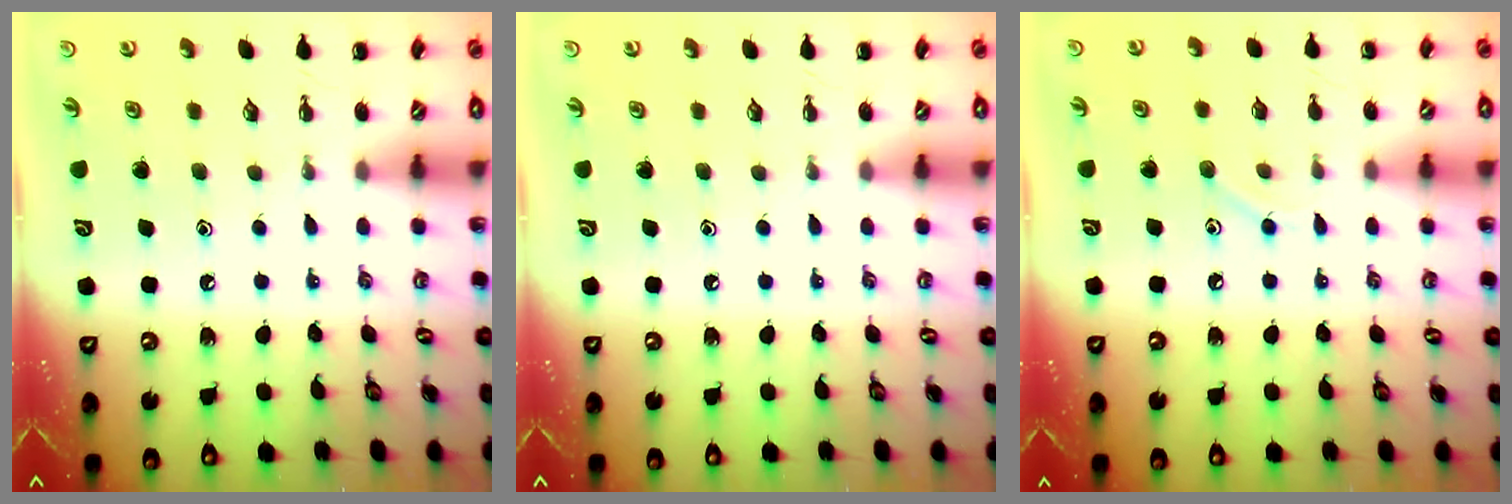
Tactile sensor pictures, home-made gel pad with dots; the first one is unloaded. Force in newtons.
{"total": 0.0}
{"total": 5.9, "press": 5.7, "slide": 1.3}